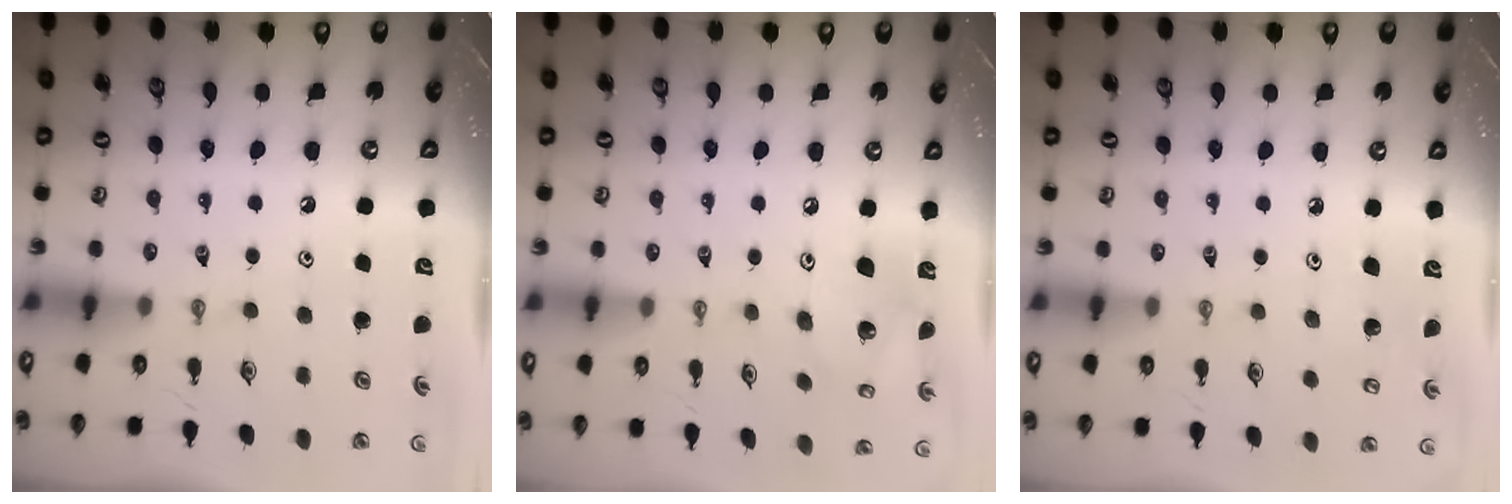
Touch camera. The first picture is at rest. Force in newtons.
{"total": 14.8, "press": 14.5, "slide": 3.0}
{"total": 5.5, "press": 5.3, "slide": 1.6}